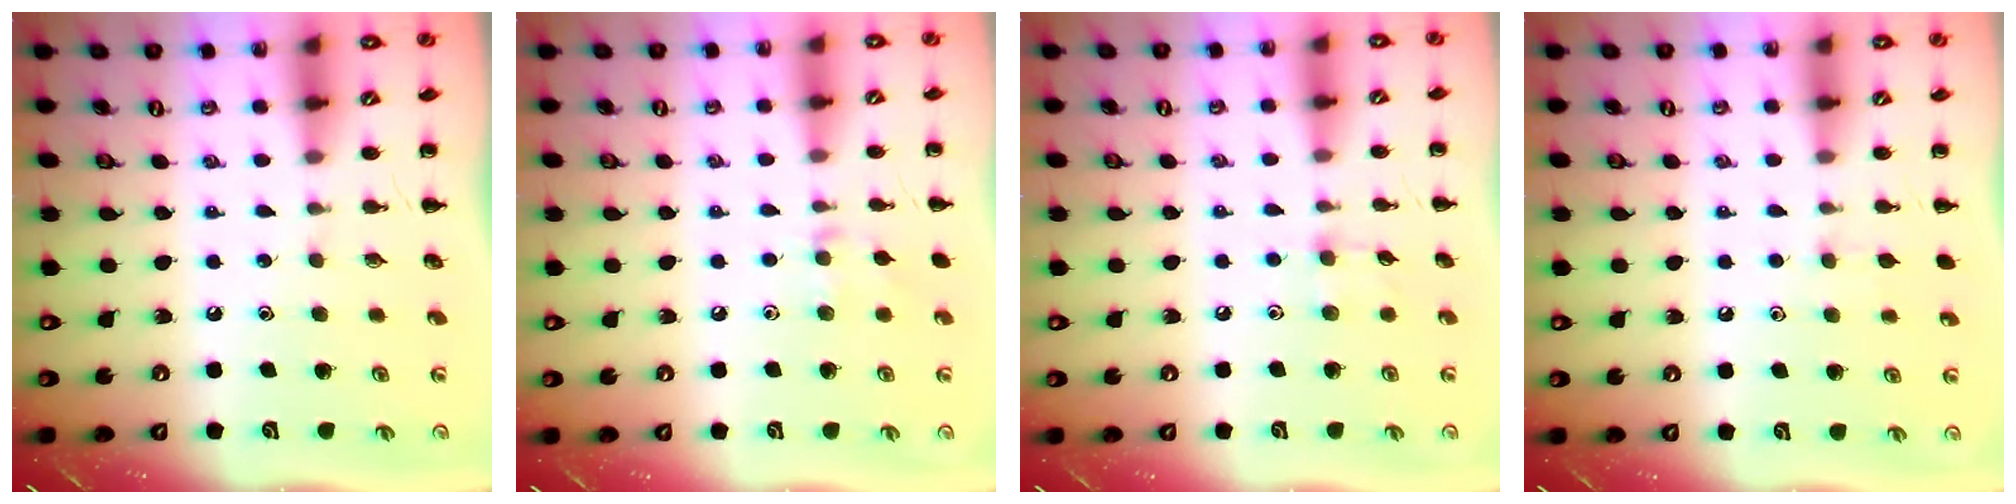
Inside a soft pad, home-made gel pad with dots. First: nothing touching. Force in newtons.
{"total": 6.8, "press": 6.5, "slide": 2.0}
{"total": 3.2, "press": 3.0, "slide": 1.1}
{"total": 4.4, "press": 4.1, "slide": 1.5}